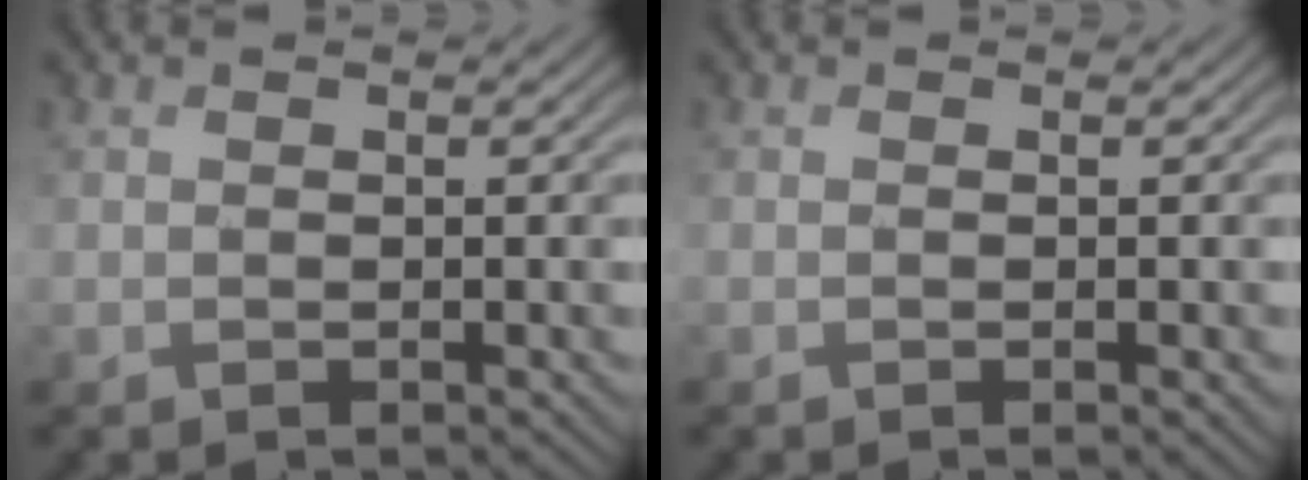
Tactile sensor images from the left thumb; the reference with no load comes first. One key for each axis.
{"total": 0.0}